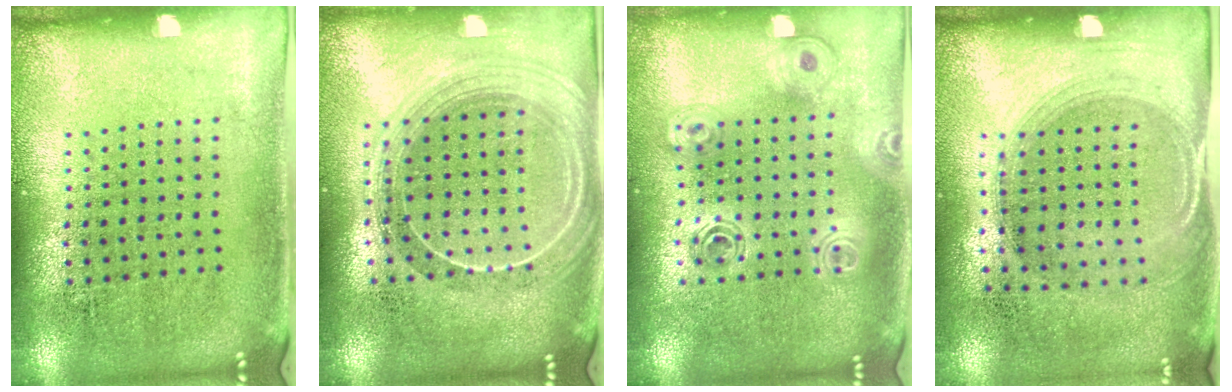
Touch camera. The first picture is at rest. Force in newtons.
{"total": 2.2, "press": 1.9, "slide": 1.0}
{"total": 1.6, "press": 1.4, "slide": 0.8}
{"total": 1.5, "press": 1.3, "slide": 0.7}